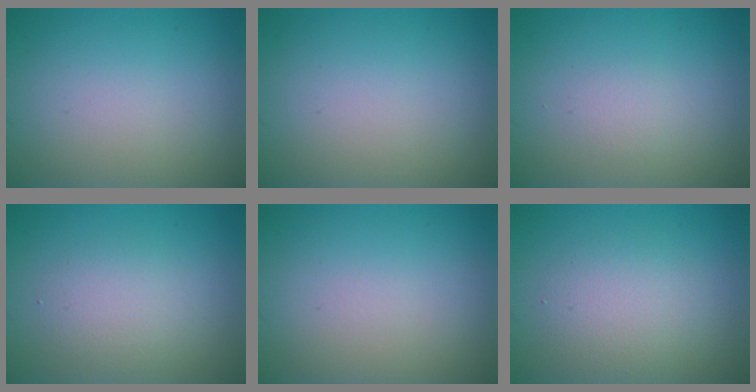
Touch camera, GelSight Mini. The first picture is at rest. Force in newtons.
{"total": 0.0}
{"total": 0.9, "press": 0.9, "slide": 0.1}
{"total": 2.5, "press": 2.5, "slide": 0.1}
{"total": 0.0}
{"total": 3.0, "press": 3.0, "slide": 0.2}